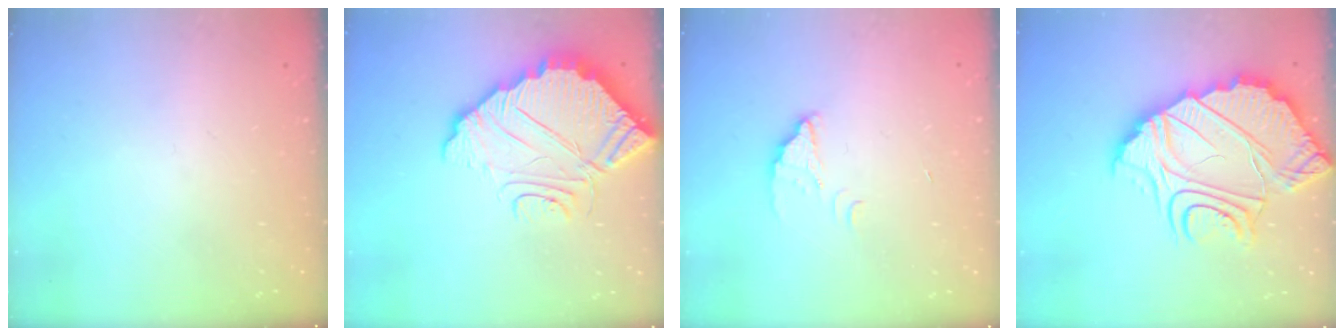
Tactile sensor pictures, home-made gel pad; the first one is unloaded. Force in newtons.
{"total": 10.3, "press": 10.3, "slide": 0.6}
{"total": 2.7, "press": 2.7, "slide": 0.1}
{"total": 17.1, "press": 17.1, "slide": 1.4}